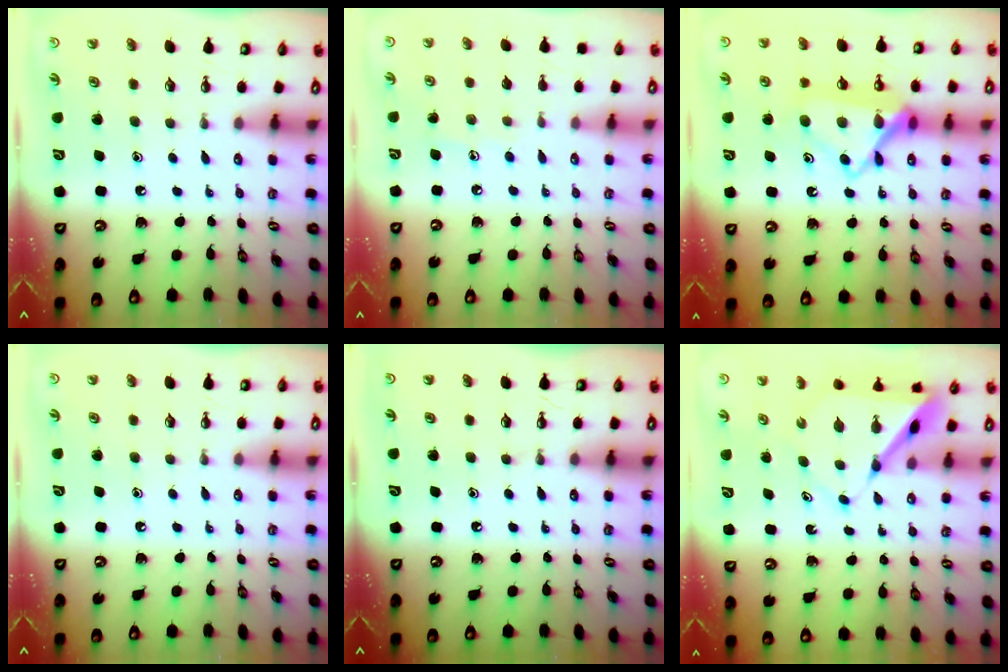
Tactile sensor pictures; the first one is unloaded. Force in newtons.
{"total": 5.4, "press": 5.4, "slide": 0.5}
{"total": 17.0, "press": 17.0, "slide": 0.5}
{"total": 0.0}
{"total": 0.0}
{"total": 7.5, "press": 7.5, "slide": 0.7}